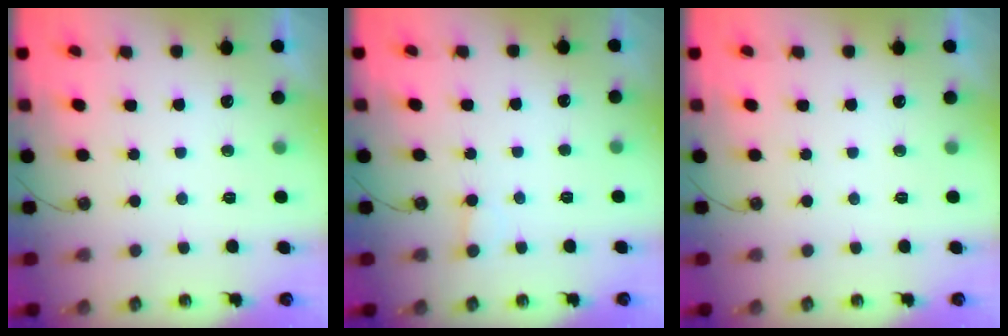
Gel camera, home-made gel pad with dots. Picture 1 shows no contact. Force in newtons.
{"total": 2.3, "press": 2.3, "slide": 0.2}
{"total": 0.0}